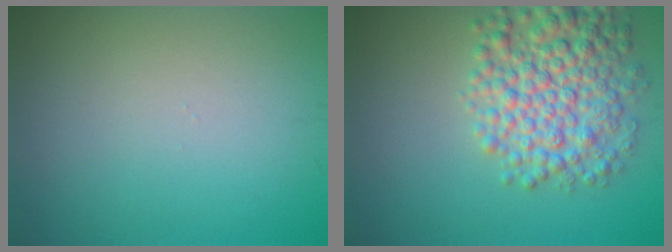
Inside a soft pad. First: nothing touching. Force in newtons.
{"total": 6.7, "press": 6.7, "slide": 0.1}